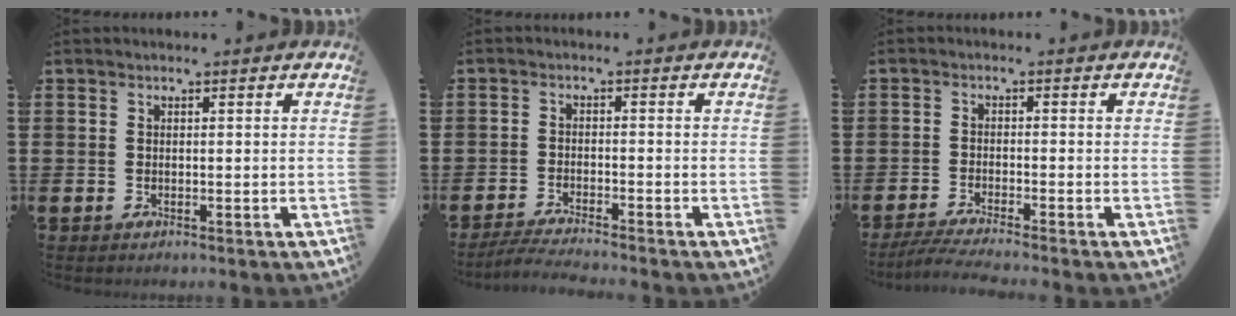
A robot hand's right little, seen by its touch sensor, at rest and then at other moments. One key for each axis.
{"total": 2.5, "fx": -2.4, "fy": -0.2, "fz": 0.9, "tx": -0.013, "ty": 0.001, "tz": -0.046}
{"total": 2.7, "fx": -2.2, "fy": -0.1, "fz": 1.5, "tx": -0.023, "ty": -0.002, "tz": -0.040}